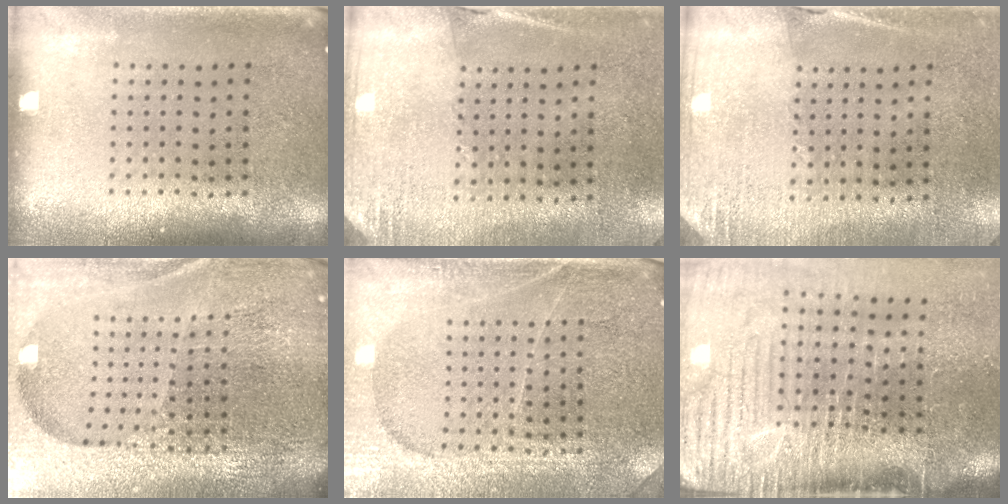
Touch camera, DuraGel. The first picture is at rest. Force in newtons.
{"total": 2.6, "press": 2.3, "slide": 1.2}
{"total": 2.6, "press": 2.3, "slide": 1.3}
{"total": 6.7, "press": 5.8, "slide": 3.3}
{"total": 4.0, "press": 3.7, "slide": 1.3}
{"total": 5.1, "press": 4.2, "slide": 2.9}